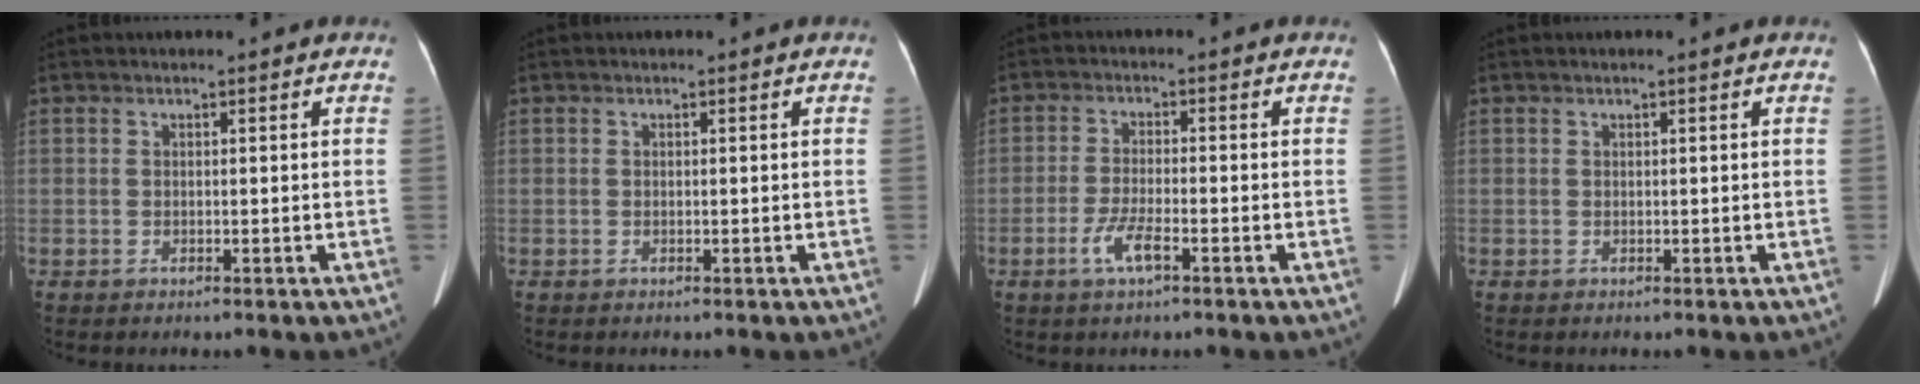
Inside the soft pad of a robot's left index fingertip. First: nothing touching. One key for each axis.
{"total": 0.0}
{"total": 4.2, "fx": -2.3, "fy": 0.6, "fz": 3.4, "tx": -0.078, "ty": -0.006, "tz": -0.043}
{"total": 0.0}